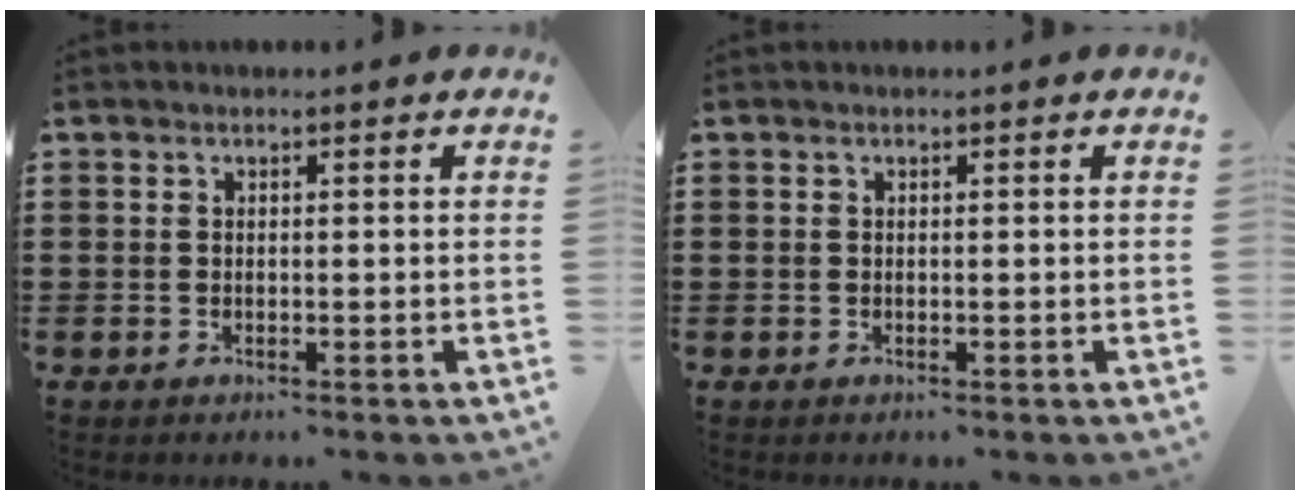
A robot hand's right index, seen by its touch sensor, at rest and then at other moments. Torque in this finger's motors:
{"motor_torque": [0.00, 0.00, 0.00, -0.01]}